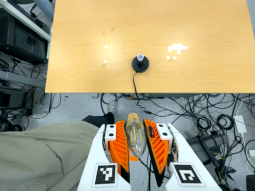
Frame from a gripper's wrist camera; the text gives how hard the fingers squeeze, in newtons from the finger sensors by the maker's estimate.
{"total": 20.5, "left": 21.9, "right": 19.0}